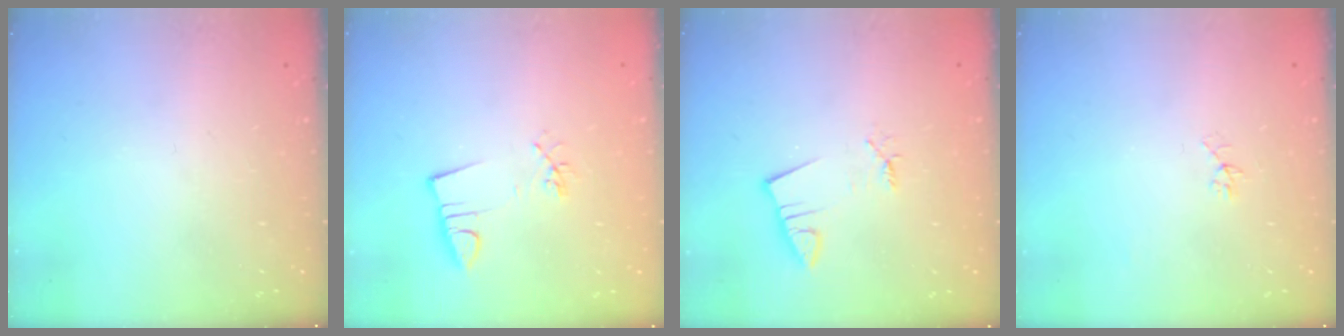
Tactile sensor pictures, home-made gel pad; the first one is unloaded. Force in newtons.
{"total": 3.0, "press": 1.6, "slide": 2.5}
{"total": 2.0, "press": 2.0, "slide": 0.2}
{"total": 3.8, "press": 3.8, "slide": 0.3}